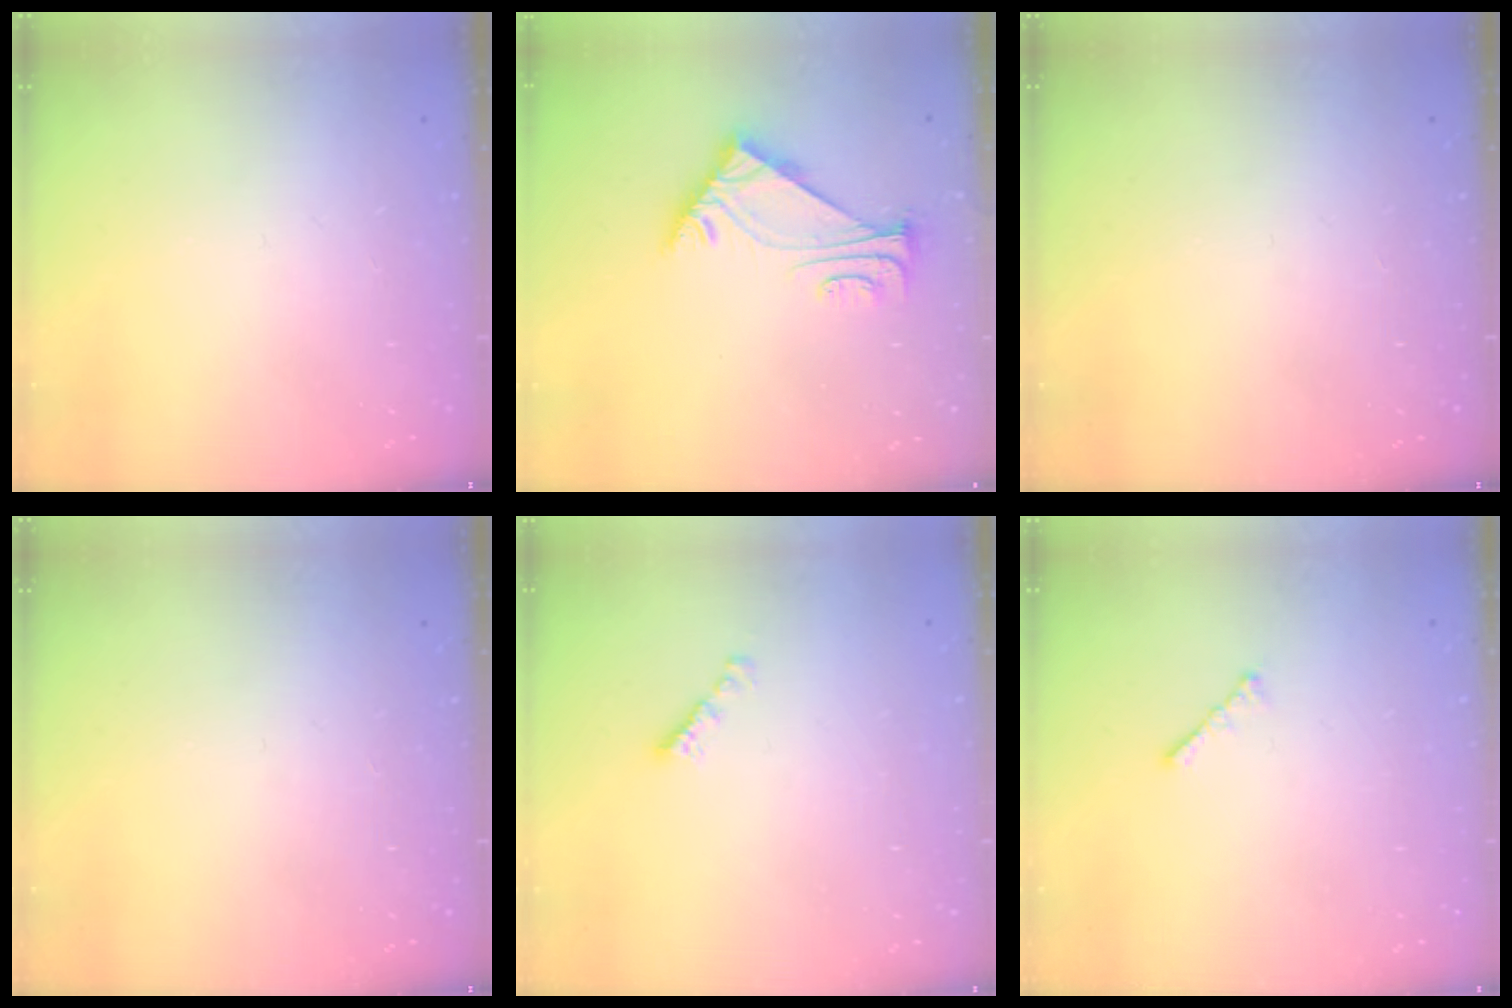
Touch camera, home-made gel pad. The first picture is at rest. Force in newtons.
{"total": 5.7, "press": 5.7, "slide": 1.0}
{"total": 0.0}
{"total": 0.0}
{"total": 2.1, "press": 2.0, "slide": 0.7}
{"total": 1.7, "press": 1.6, "slide": 0.5}